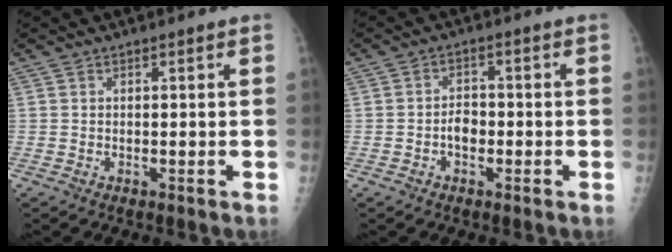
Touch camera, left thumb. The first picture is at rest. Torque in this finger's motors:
{"motor_torque": [0.02, 0.03, 0.15, 0.12, 0.01]}